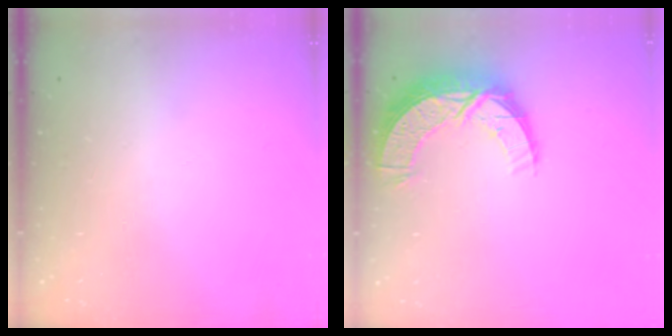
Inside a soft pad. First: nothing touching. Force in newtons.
{"total": 11.6, "press": 11.6, "slide": 0.7}